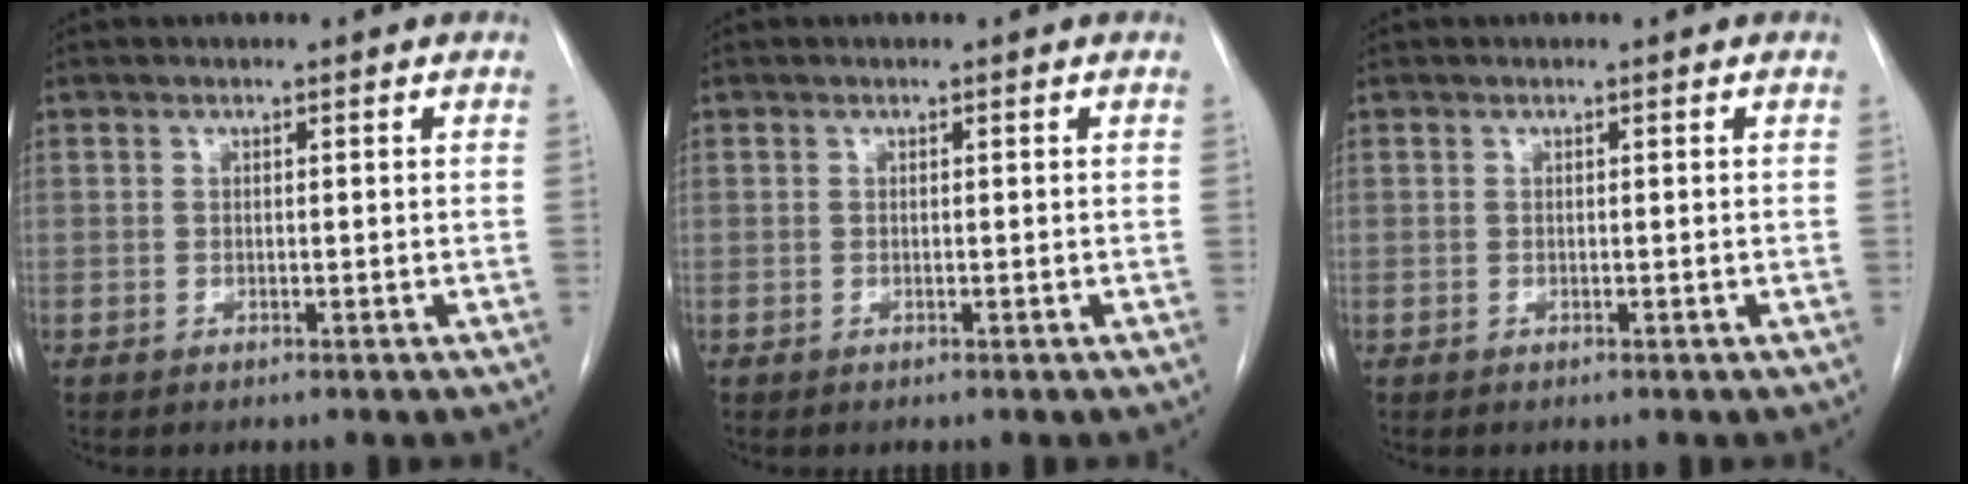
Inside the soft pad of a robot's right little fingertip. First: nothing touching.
{"total": 0.0}
{"total": 0.0}